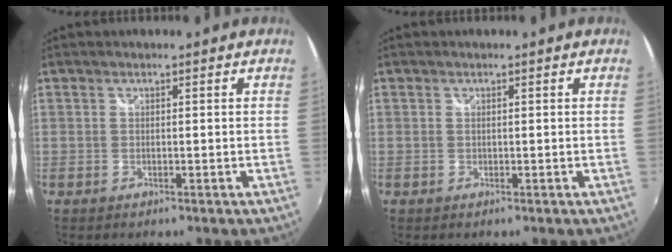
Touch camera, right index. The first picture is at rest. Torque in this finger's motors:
{"motor_torque": [0.15, 0.20, 0.04, 0.00]}